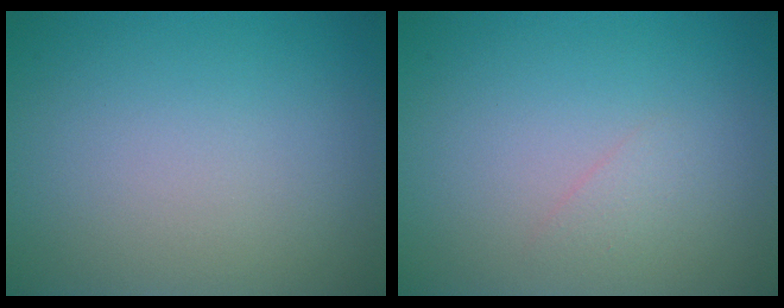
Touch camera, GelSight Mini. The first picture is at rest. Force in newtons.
{"total": 0.8, "press": 0.8, "slide": 0.0}